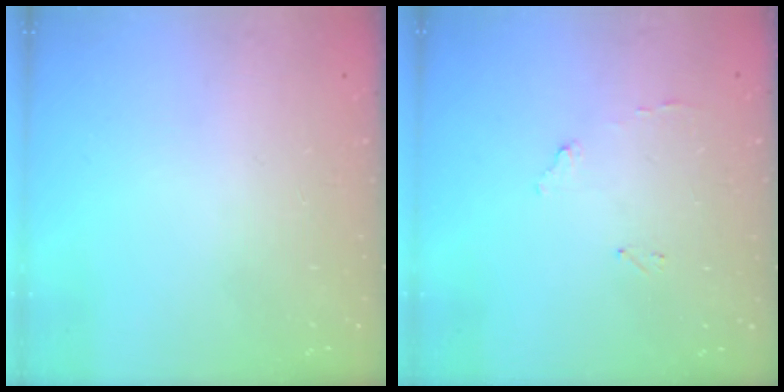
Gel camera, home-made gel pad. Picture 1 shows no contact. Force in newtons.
{"total": 7.5, "press": 7.5, "slide": 0.5}